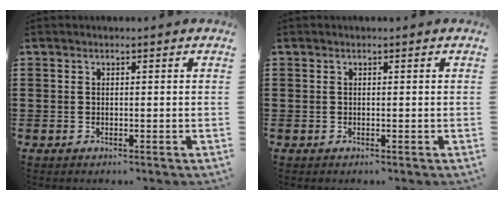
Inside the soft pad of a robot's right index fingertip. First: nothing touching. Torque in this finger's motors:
{"motor_torque": [0.02, 0.02, 0.00, 0.00]}